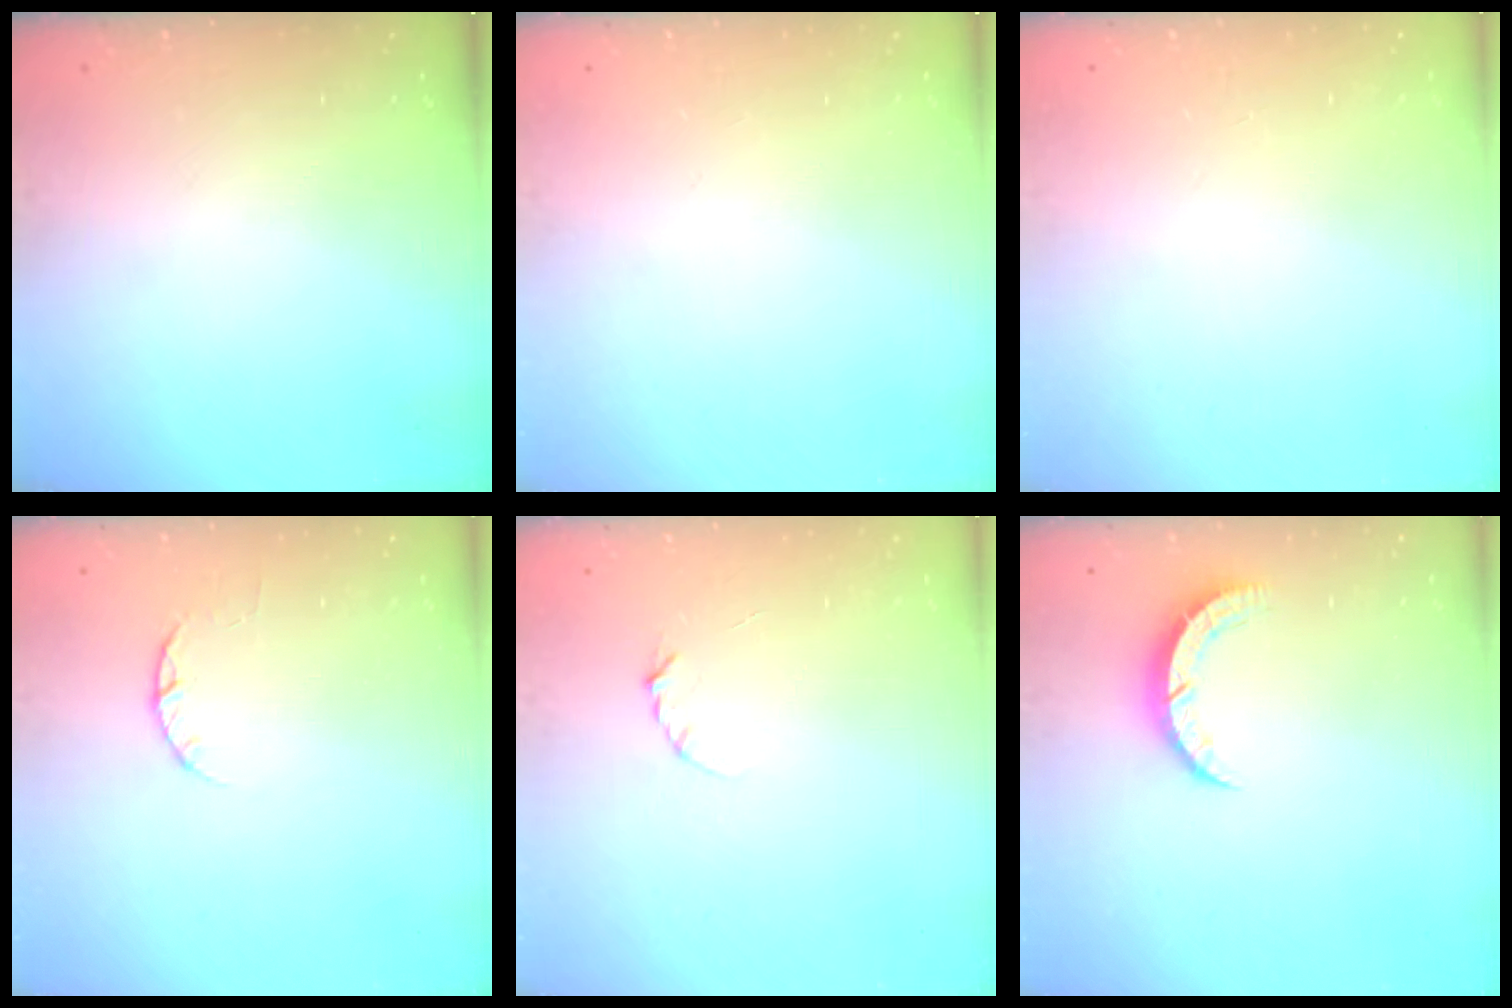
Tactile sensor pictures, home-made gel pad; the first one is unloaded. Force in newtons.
{"total": 0.0}
{"total": 2.4, "press": 2.4, "slide": 0.2}
{"total": 2.4, "press": 2.4, "slide": 0.4}
{"total": 2.3, "press": 2.3, "slide": 0.4}
{"total": 4.4, "press": 4.4, "slide": 0.5}